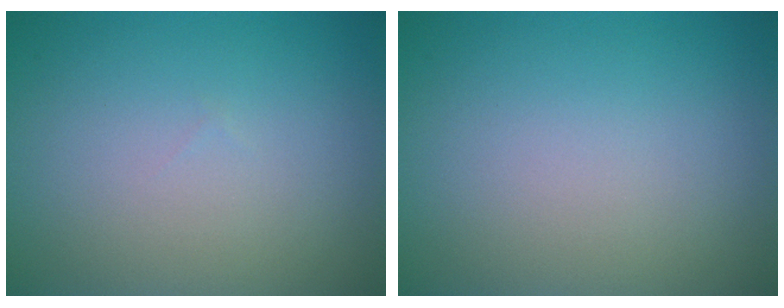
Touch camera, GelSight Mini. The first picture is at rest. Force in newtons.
{"total": 0.0}